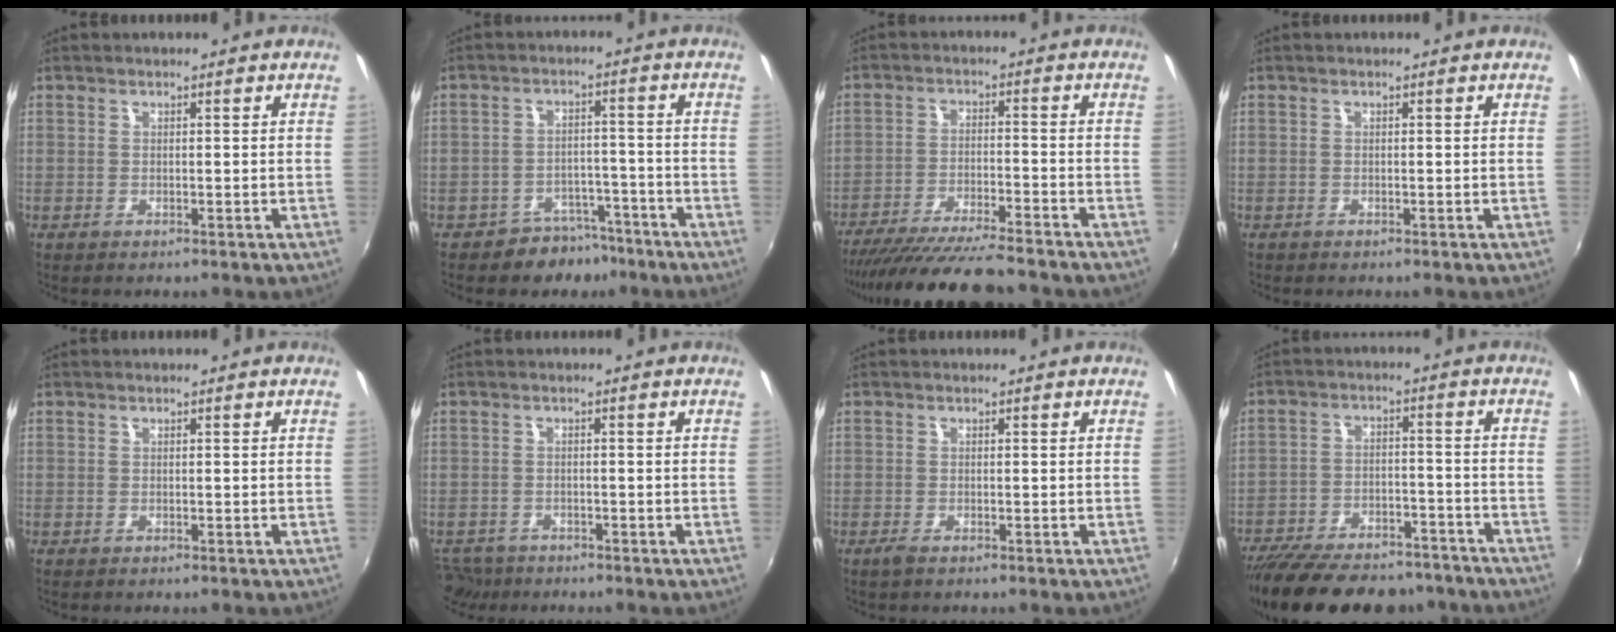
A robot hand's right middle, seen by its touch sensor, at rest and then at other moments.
{"total": 6.9, "force": [-5.3, 4.4, 0.7], "torque": [-0.015, 0.025, -0.069]}
{"total": 16.5, "force": [-14.7, 1.7, 7.4], "torque": [-0.151, -0.032, -0.233]}
{"total": 0.0}
{"total": 0.0}
{"total": 5.1, "force": [-4.2, 2.7, 1.1], "torque": [-0.041, -0.013, -0.072]}
{"total": 1.1, "force": [-0.8, 0.3, 0.7], "torque": [-0.014, -0.004, -0.016]}
{"total": 22.5, "force": [-18.7, 8.1, 9.5], "torque": [-0.199, -0.010, -0.260]}